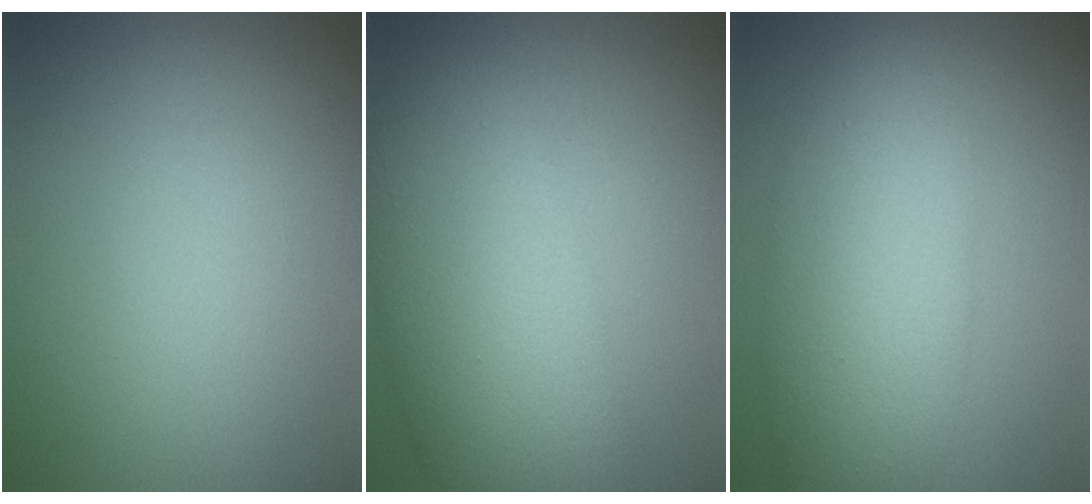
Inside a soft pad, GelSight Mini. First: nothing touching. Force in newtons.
{"total": 8.6, "press": 8.6, "slide": 0.3}
{"total": 7.2, "press": 7.2, "slide": 0.2}